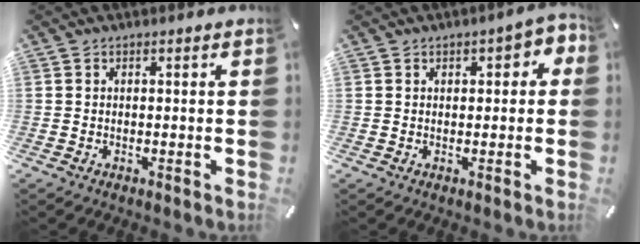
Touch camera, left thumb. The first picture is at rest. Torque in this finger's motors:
{"motor_torque": [0.04, 0.10, 0.21, 0.19, 0.03]}